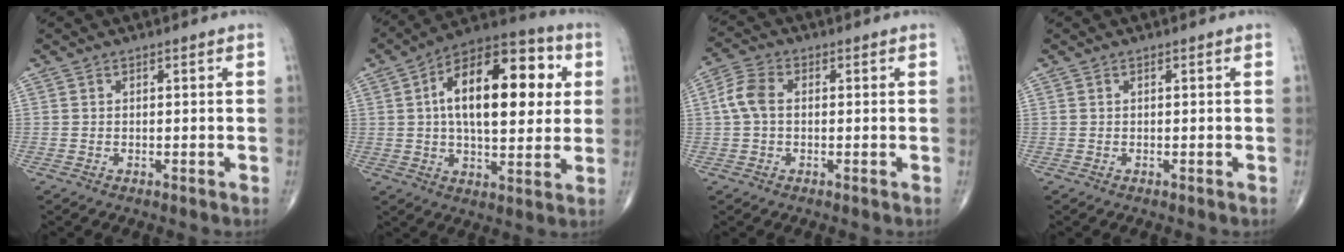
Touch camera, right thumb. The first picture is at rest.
{"total": 21.9, "force": [4.3, 10.8, 18.6], "torque": [-0.260, 0.016, 0.053]}
{"total": 5.3, "force": [0.3, 3.6, 4.0], "torque": [-0.088, 0.016, -0.001]}
{"total": 0.0}